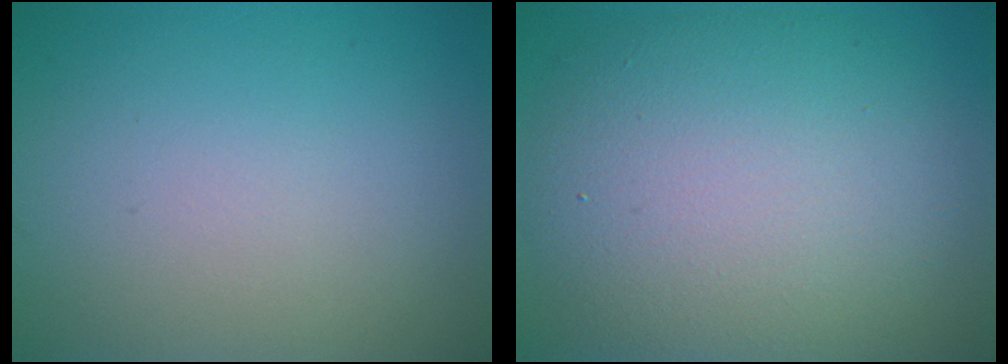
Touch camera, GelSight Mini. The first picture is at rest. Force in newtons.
{"total": 10.5, "press": 10.5, "slide": 0.6}